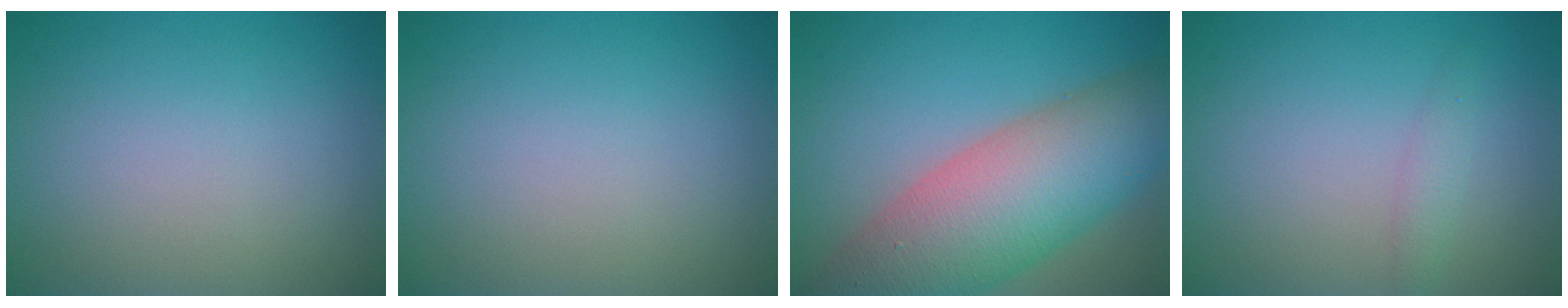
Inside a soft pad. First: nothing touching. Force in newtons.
{"total": 0.0}
{"total": 11.7, "press": 11.7, "slide": 0.6}
{"total": 1.3, "press": 1.3, "slide": 0.0}